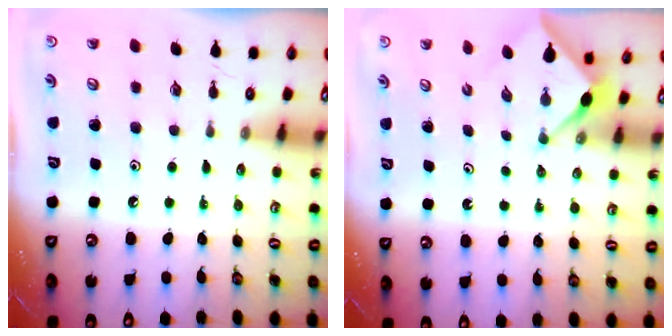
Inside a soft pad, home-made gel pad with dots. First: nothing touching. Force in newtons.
{"total": 3.0, "press": 3.0, "slide": 0.4}